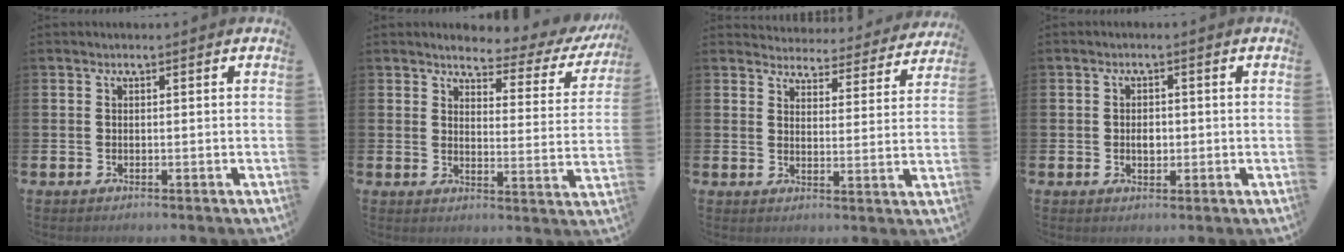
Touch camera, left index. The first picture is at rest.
{"total": 3.4, "force": [3.0, 1.2, 1.0], "torque": [-0.036, -0.025, 0.042]}
{"total": 4.2, "force": [4.1, 1.0, 0.1], "torque": [-0.013, -0.038, 0.067]}
{"total": 2.1, "force": [-0.1, 1.5, 1.5], "torque": [-0.014, 0.000, -0.007]}